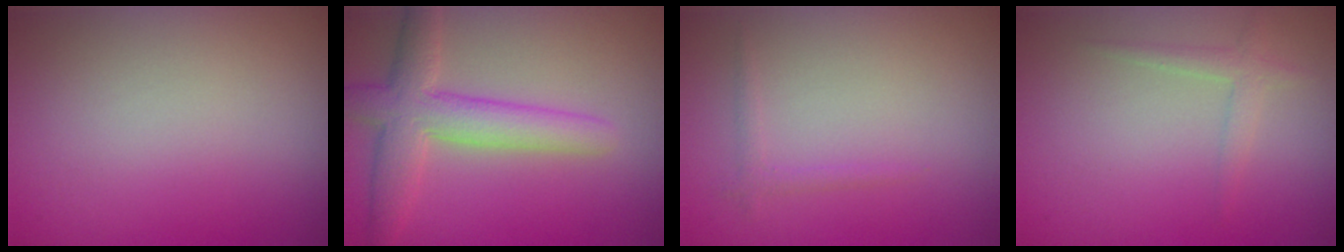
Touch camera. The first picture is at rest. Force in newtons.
{"total": 5.4, "press": 5.4, "slide": 0.1}
{"total": 0.9, "press": 0.9, "slide": 0.1}
{"total": 1.6, "press": 1.6, "slide": 0.1}